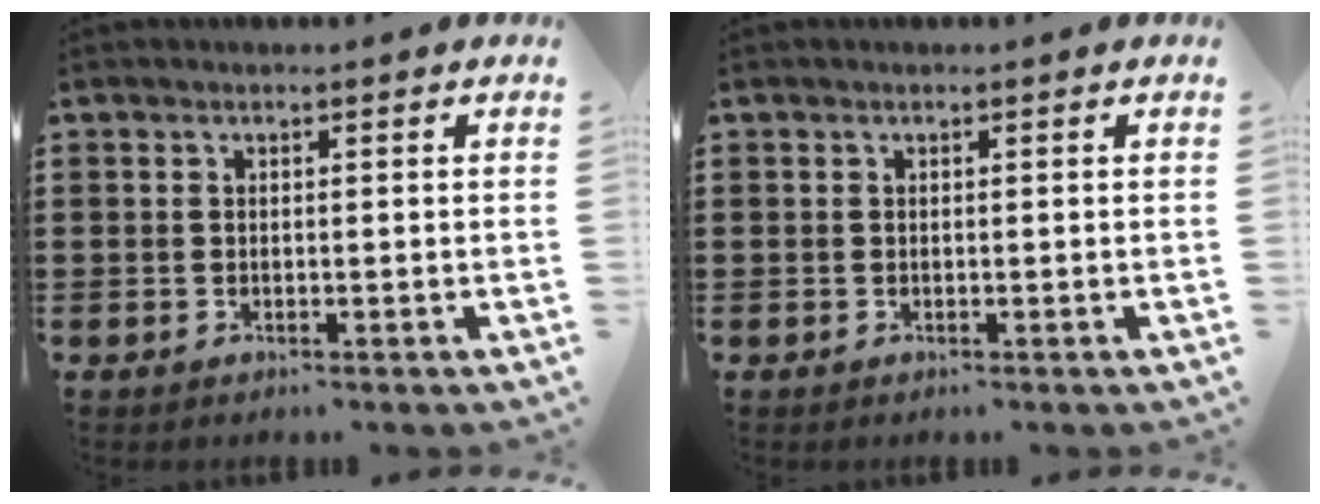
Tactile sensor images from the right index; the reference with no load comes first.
{"total": 0.0}